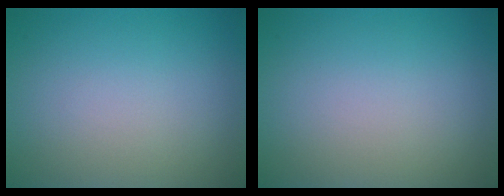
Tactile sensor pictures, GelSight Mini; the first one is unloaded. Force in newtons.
{"total": 0.0}